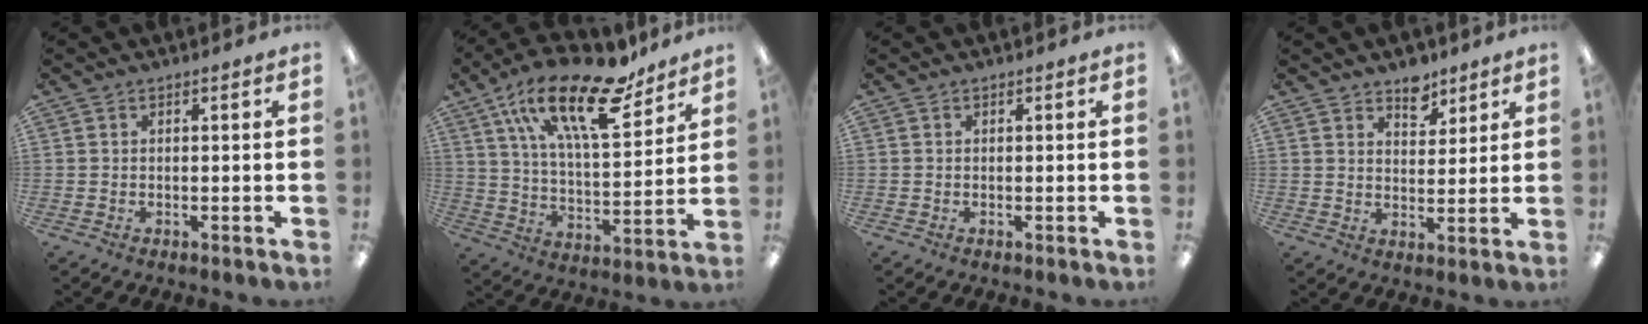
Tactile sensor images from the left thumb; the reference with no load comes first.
{"total": 23.1, "force": [15.1, 8.5, 15.3], "torque": [-0.255, -0.081, 0.256]}
{"total": 0.0}
{"total": 6.5, "force": [5.1, 3.6, 1.9], "torque": [-0.014, -0.029, 0.088]}